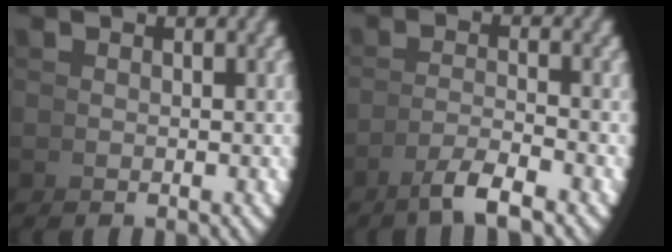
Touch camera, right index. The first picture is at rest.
{"total": 2.9, "force": [-1.9, -0.4, 2.1], "torque": [-0.029, 0.001, -0.032]}